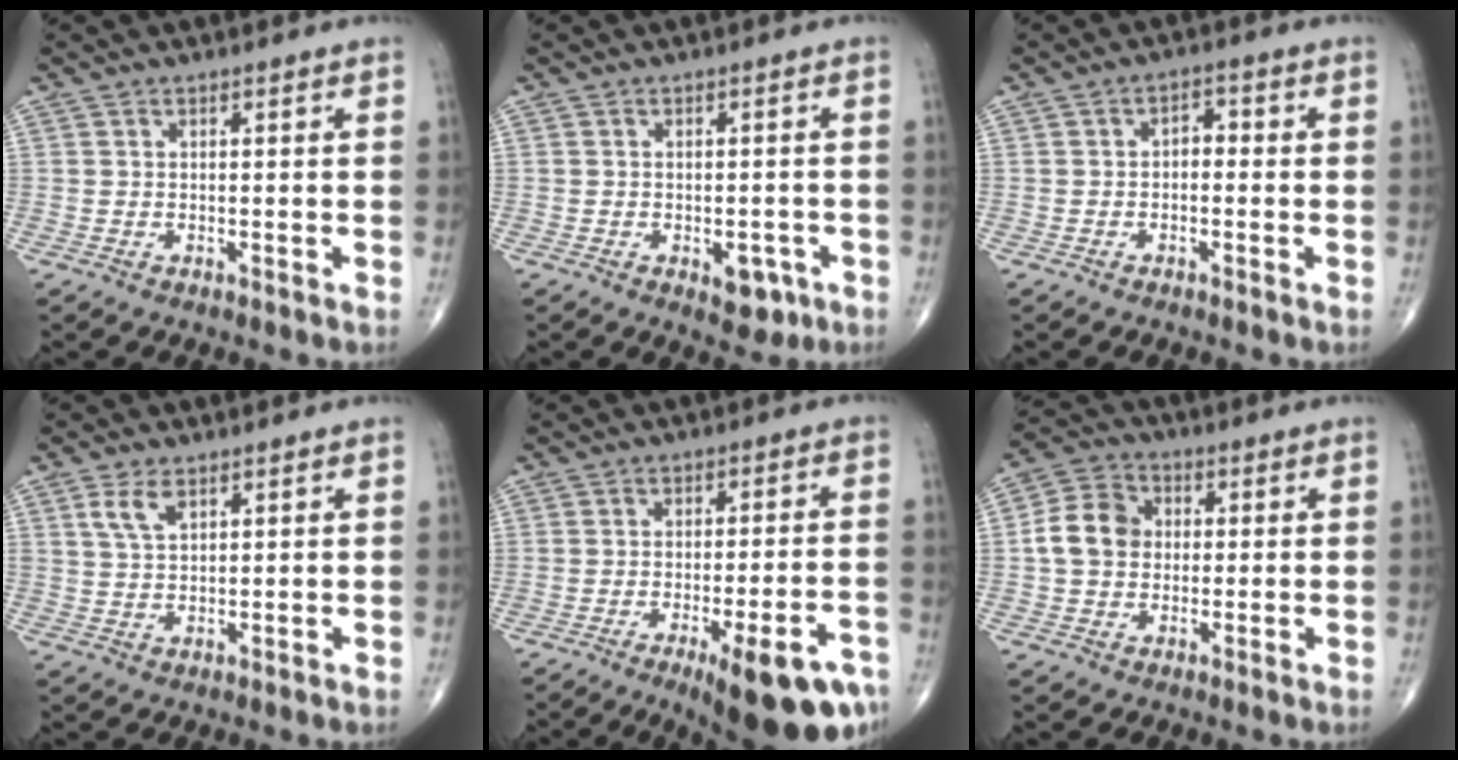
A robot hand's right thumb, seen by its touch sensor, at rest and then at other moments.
{"total": 4.6, "force": [-2.0, 2.6, 3.2], "torque": [-0.018, 0.008, -0.020]}
{"total": 2.7, "force": [-0.3, 1.7, 2.0], "torque": [-0.017, 0.013, -0.013]}
{"total": 4.3, "force": [2.2, 2.2, 3.0], "torque": [-0.055, -0.005, 0.047]}
{"total": 15.8, "force": [-8.9, 4.2, 12.4], "torque": [-0.113, 0.040, -0.117]}
{"total": 8.8, "force": [0.2, 7.3, 5.0], "torque": [-0.077, 0.020, -0.006]}